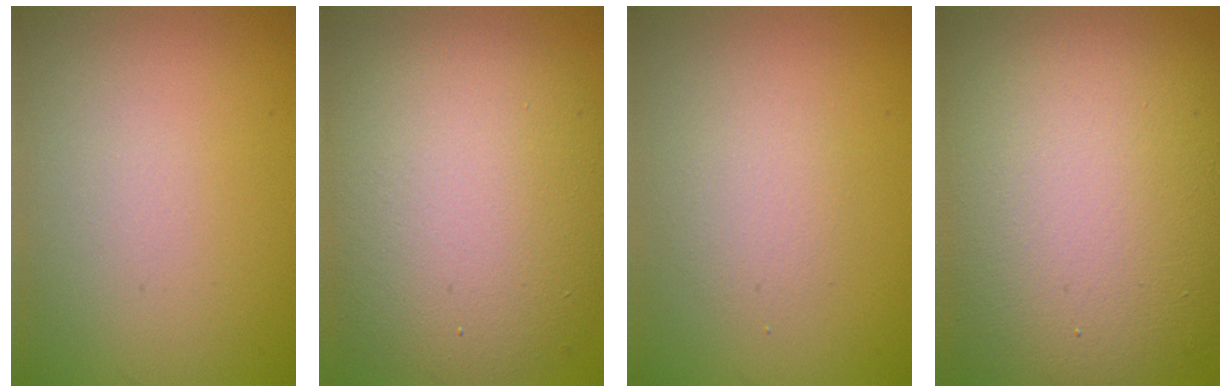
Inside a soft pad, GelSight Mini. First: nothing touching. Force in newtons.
{"total": 11.5, "press": 11.5, "slide": 0.3}
{"total": 1.7, "press": 1.7, "slide": 0.0}
{"total": 16.0, "press": 16.0, "slide": 1.3}